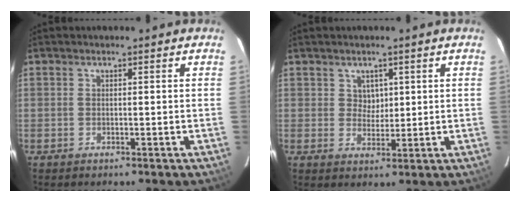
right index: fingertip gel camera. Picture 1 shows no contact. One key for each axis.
{"total": 2.9, "fx": 1.2, "fy": 2.5, "fz": 0.7, "tx": -0.005, "ty": 0.005, "tz": 0.023}